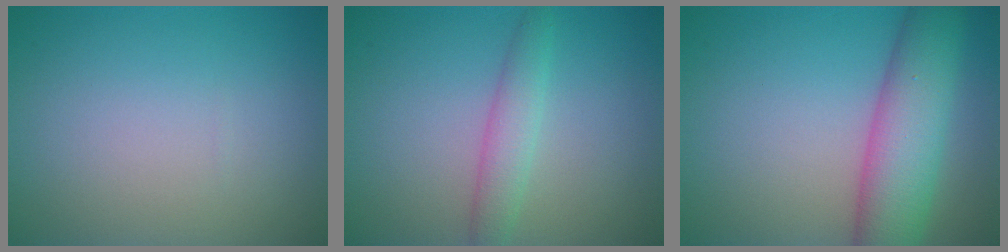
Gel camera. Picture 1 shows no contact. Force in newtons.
{"total": 2.5, "press": 2.5, "slide": 0.1}
{"total": 7.7, "press": 7.6, "slide": 0.3}